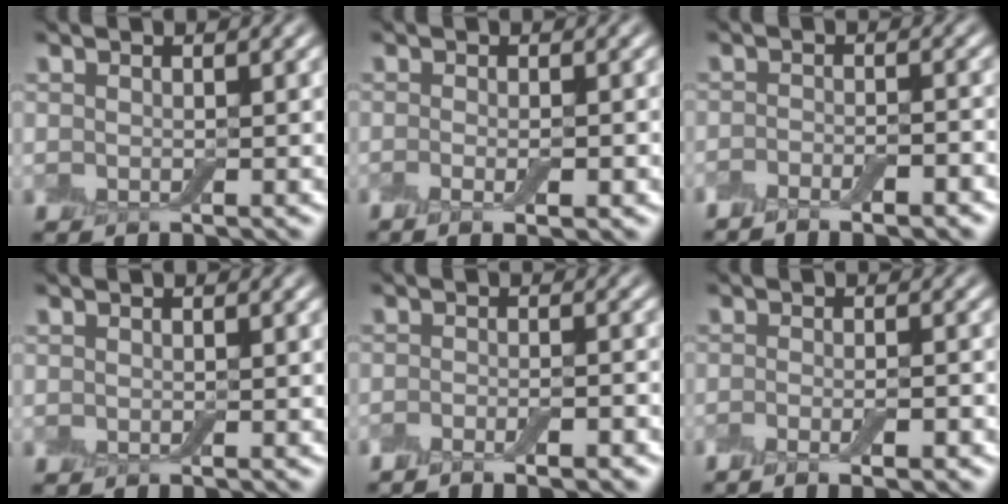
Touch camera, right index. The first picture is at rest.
{"total": 3.0, "force": [-0.8, 0.9, 2.7], "torque": [-0.037, -0.005, -0.008]}
{"total": 3.8, "force": [-2.7, 0.8, 2.5], "torque": [-0.044, 0.006, -0.043]}
{"total": 0.0}
{"total": 3.4, "force": [-2.2, 0.7, 2.5], "torque": [-0.040, 0.010, -0.038]}
{"total": 4.0, "force": [-1.9, 1.1, 3.4], "torque": [-0.046, 0.002, -0.029]}